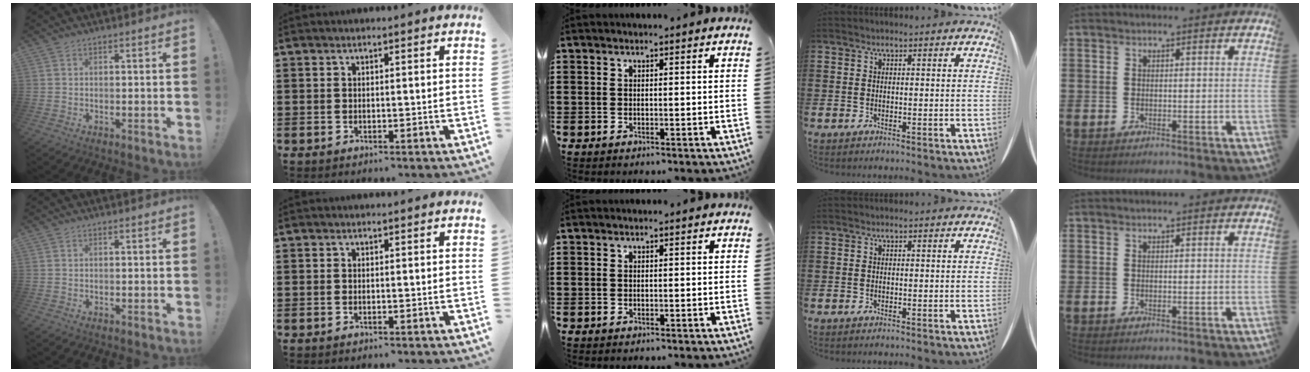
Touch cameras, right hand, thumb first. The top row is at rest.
{}